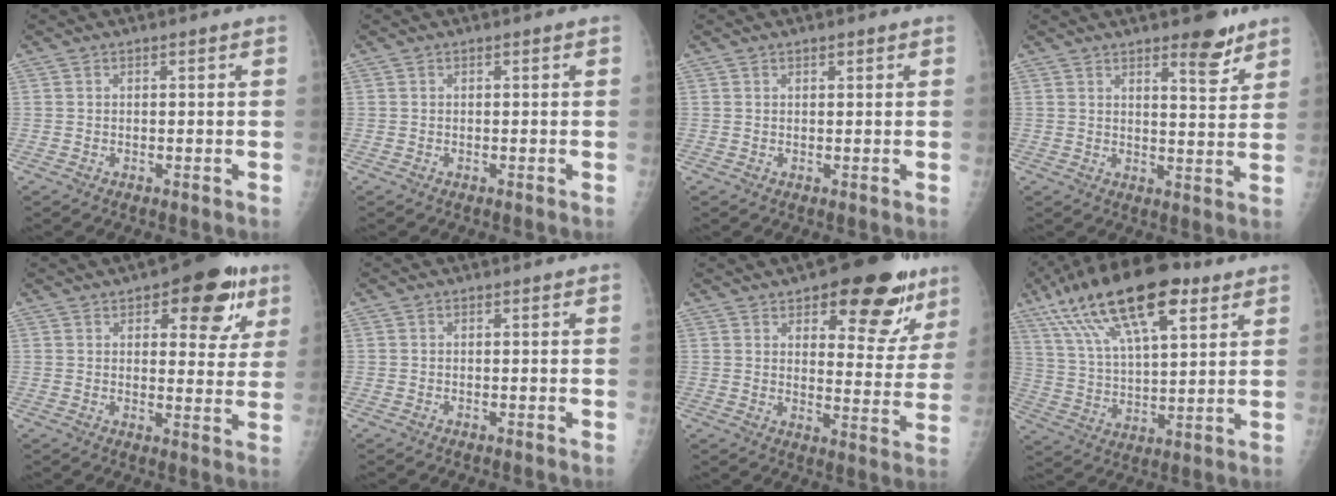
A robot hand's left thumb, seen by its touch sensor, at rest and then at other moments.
{"total": 0.0}
{"total": 0.8, "force": [0.6, 0.4, 0.5], "torque": [-0.003, -0.003, 0.009]}
{"total": 6.9, "force": [4.9, 2.0, 4.5], "torque": [-0.044, -0.033, 0.066]}
{"total": 13.1, "force": [6.7, 6.0, 9.5], "torque": [-0.069, -0.019, 0.080]}
{"total": 0.0}
{"total": 17.2, "force": [10.3, 7.6, 11.6], "torque": [-0.087, -0.050, 0.137]}
{"total": 22.1, "force": [12.0, 8.4, 16.6], "torque": [-0.282, -0.011, 0.214]}